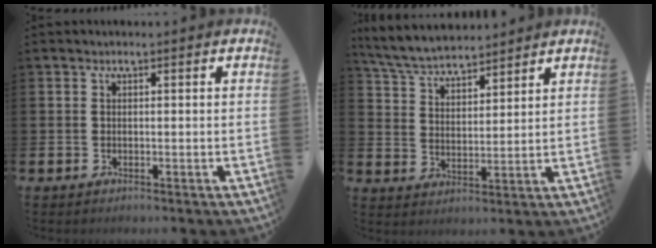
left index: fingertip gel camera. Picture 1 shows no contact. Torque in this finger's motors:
{"motor_torque": [0.23, -0.29, 0.67, 0.12]}